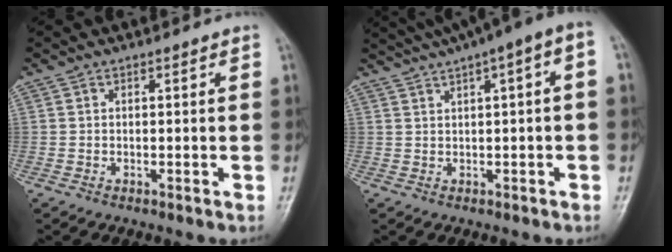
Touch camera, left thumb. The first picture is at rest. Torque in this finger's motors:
{"motor_torque": [1.02, 0.24, 1.61, -1.12, 0.11]}